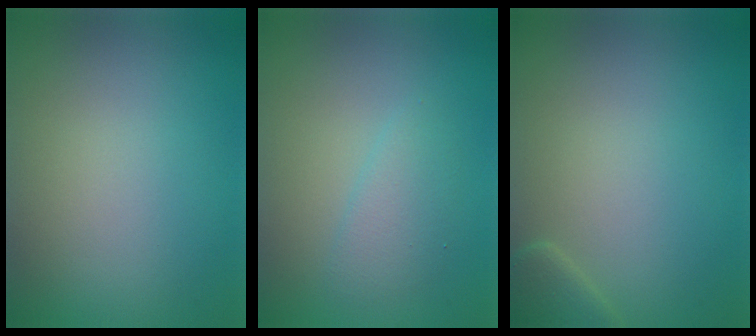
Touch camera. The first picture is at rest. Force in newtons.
{"total": 1.9, "press": 1.9, "slide": 0.1}
{"total": 1.7, "press": 1.7, "slide": 0.2}